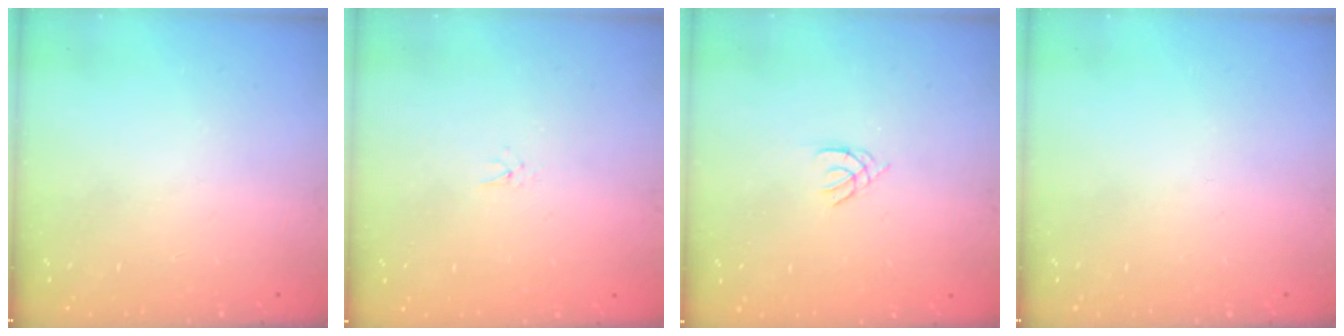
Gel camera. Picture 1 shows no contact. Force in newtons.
{"total": 1.6, "press": 1.6, "slide": 0.2}
{"total": 1.1, "press": 1.0, "slide": 0.3}
{"total": 0.0}